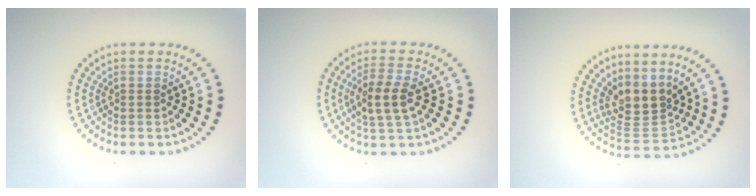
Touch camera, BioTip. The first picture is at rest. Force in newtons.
{"total": 3.3, "press": 3.2, "slide": 1.1}
{"total": 3.6, "press": 2.7, "slide": 2.4}